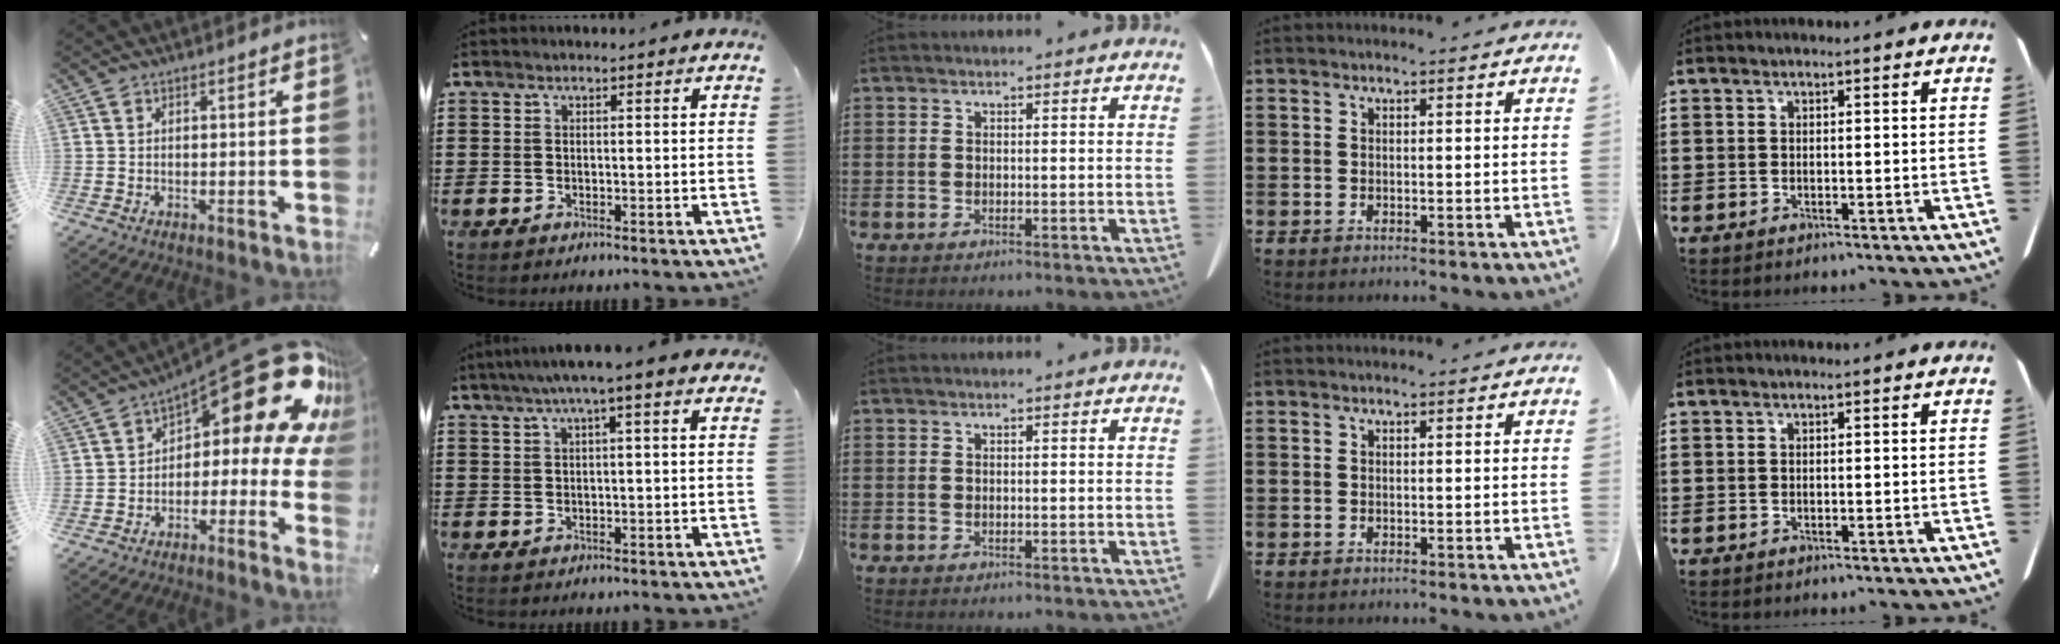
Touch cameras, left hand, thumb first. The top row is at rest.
{"thumb": {"total": 22.2, "force": [10.3, 8.7, 17.6], "torque": [-0.239, -0.074, 0.179]}, "index": {"total": 3.6, "force": [0.8, 0.1, 3.5], "torque": [-0.065, 0.000, 0.012]}}